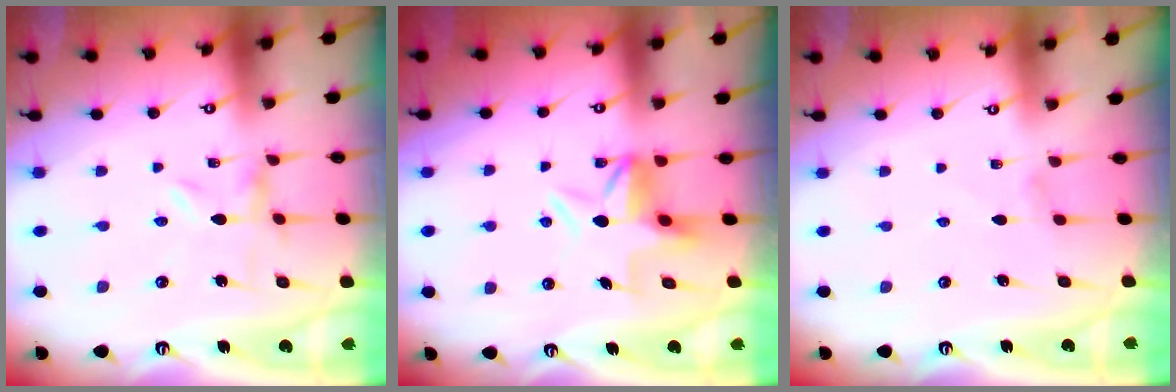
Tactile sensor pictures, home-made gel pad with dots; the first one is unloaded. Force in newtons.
{"total": 6.7, "press": 6.7, "slide": 0.4}
{"total": 0.0}